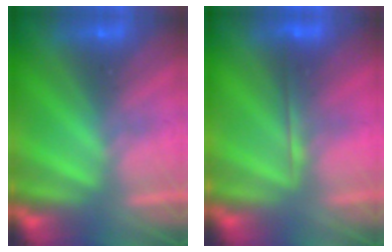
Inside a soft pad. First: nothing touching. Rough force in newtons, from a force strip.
{"total": 2.0}